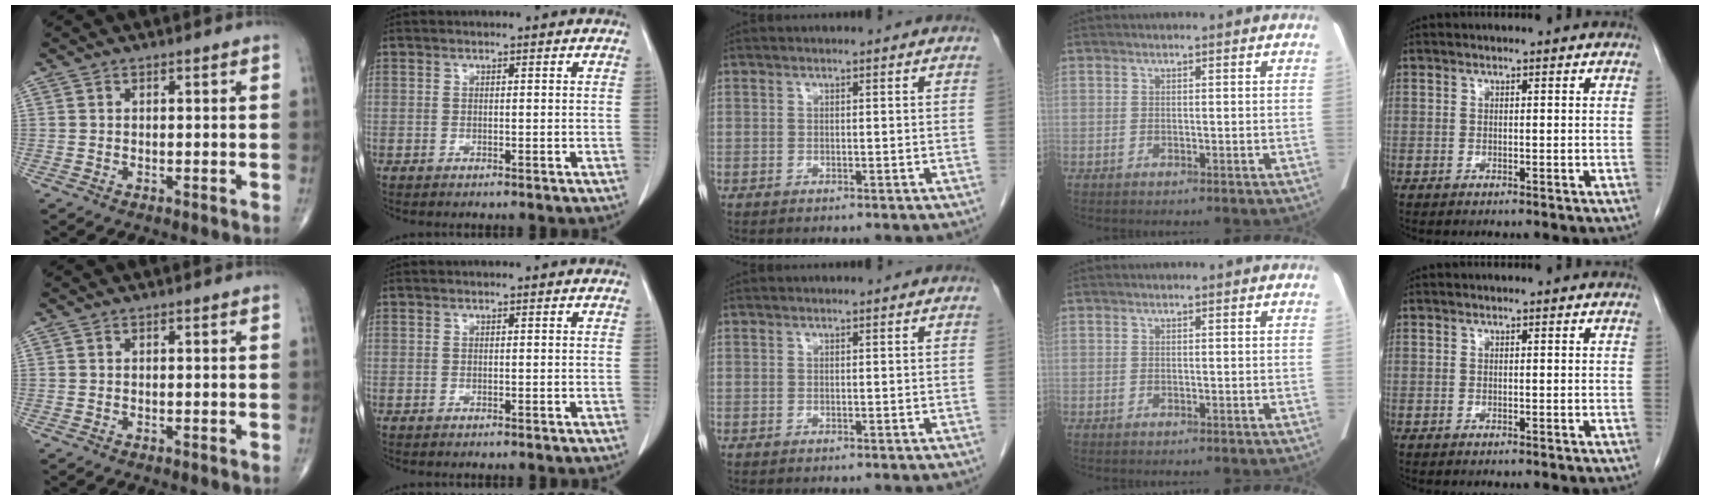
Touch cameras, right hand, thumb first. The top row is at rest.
{}